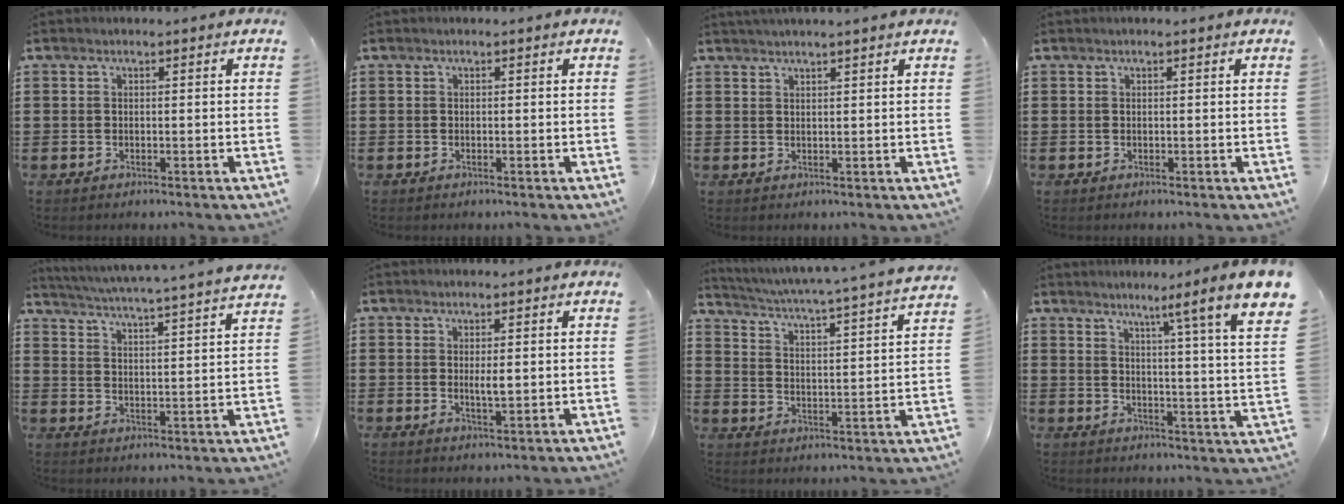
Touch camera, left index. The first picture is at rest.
{"total": 0.0}
{"total": 1.5, "force": [1.4, -0.3, 0.5], "torque": [-0.010, 0.000, 0.026]}
{"total": 0.0}
{"total": 4.4, "force": [4.0, -1.0, 1.4], "torque": [-0.046, -0.035, 0.061]}
{"total": 2.4, "force": [0.2, 0.6, 2.3], "torque": [-0.044, -0.002, 0.002]}
{"total": 3.9, "force": [3.3, -0.9, 1.7], "torque": [-0.052, -0.039, 0.045]}
{"total": 5.8, "force": [4.1, -1.7, 3.6], "torque": [-0.059, -0.061, 0.048]}